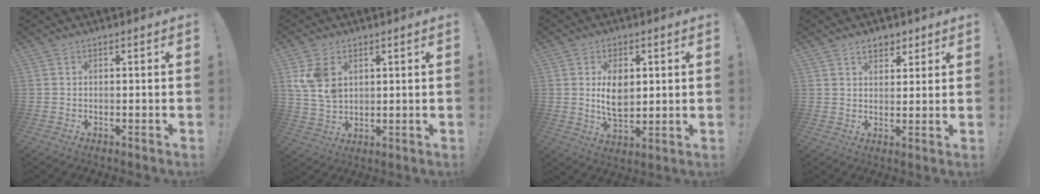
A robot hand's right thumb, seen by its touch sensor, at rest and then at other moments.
{"total": 8.8, "force": [3.8, 6.0, 5.1], "torque": [-0.102, -0.009, 0.073]}
{"total": 8.6, "force": [1.5, 5.3, 6.6], "torque": [-0.102, -0.009, 0.023]}
{"total": 5.2, "force": [3.3, 3.4, 2.0], "torque": [-0.027, -0.010, 0.060]}